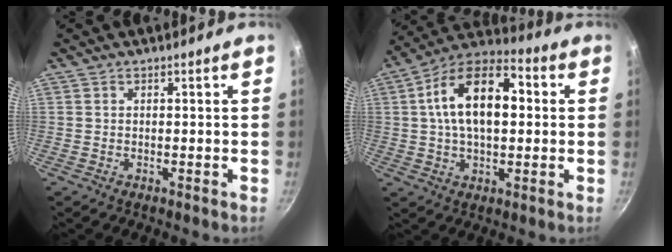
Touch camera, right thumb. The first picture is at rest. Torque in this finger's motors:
{"motor_torque": [0.51, 3.66, 1.46, 0.07, 0.17]}